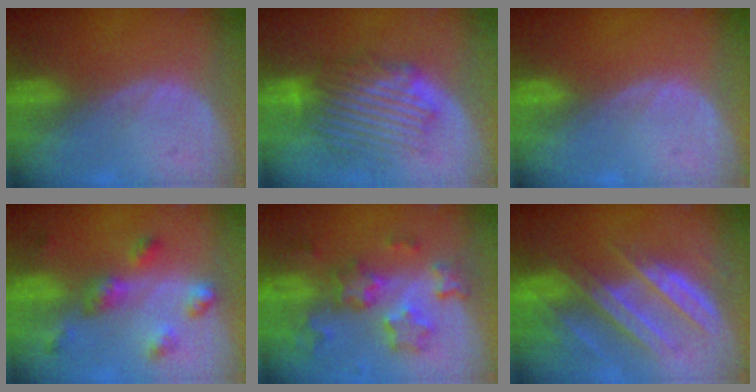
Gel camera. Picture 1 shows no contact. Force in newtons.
{"total": 8.7, "press": 8.4, "slide": 2.1}
{"total": 0.0}
{"total": 6.1, "press": 5.7, "slide": 2.2}
{"total": 9.2, "press": 8.1, "slide": 4.5}
{"total": 8.8, "press": 8.0, "slide": 3.6}